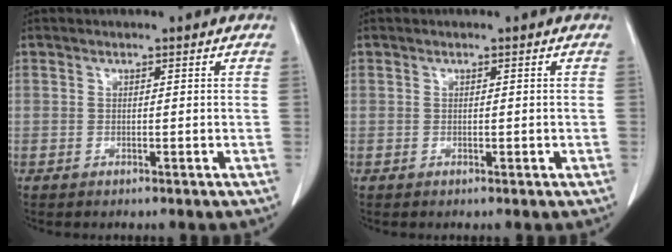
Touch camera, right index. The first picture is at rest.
{"total": 0.6, "force": [-0.1, 0.3, 0.5], "torque": [-0.009, 0.002, 0.001]}